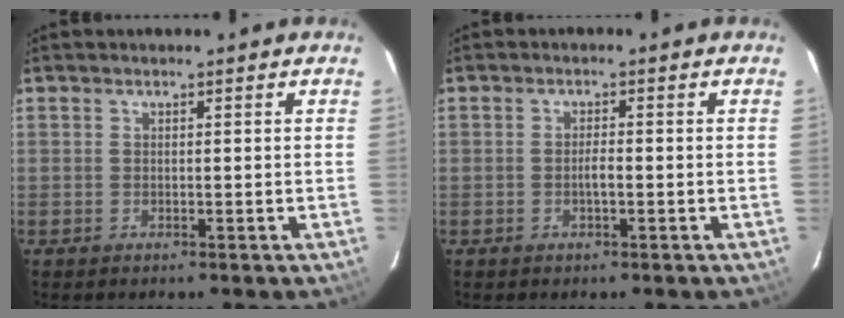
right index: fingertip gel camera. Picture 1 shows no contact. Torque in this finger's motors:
{"motor_torque": [0.71, -0.13, 0.26, 0.07]}